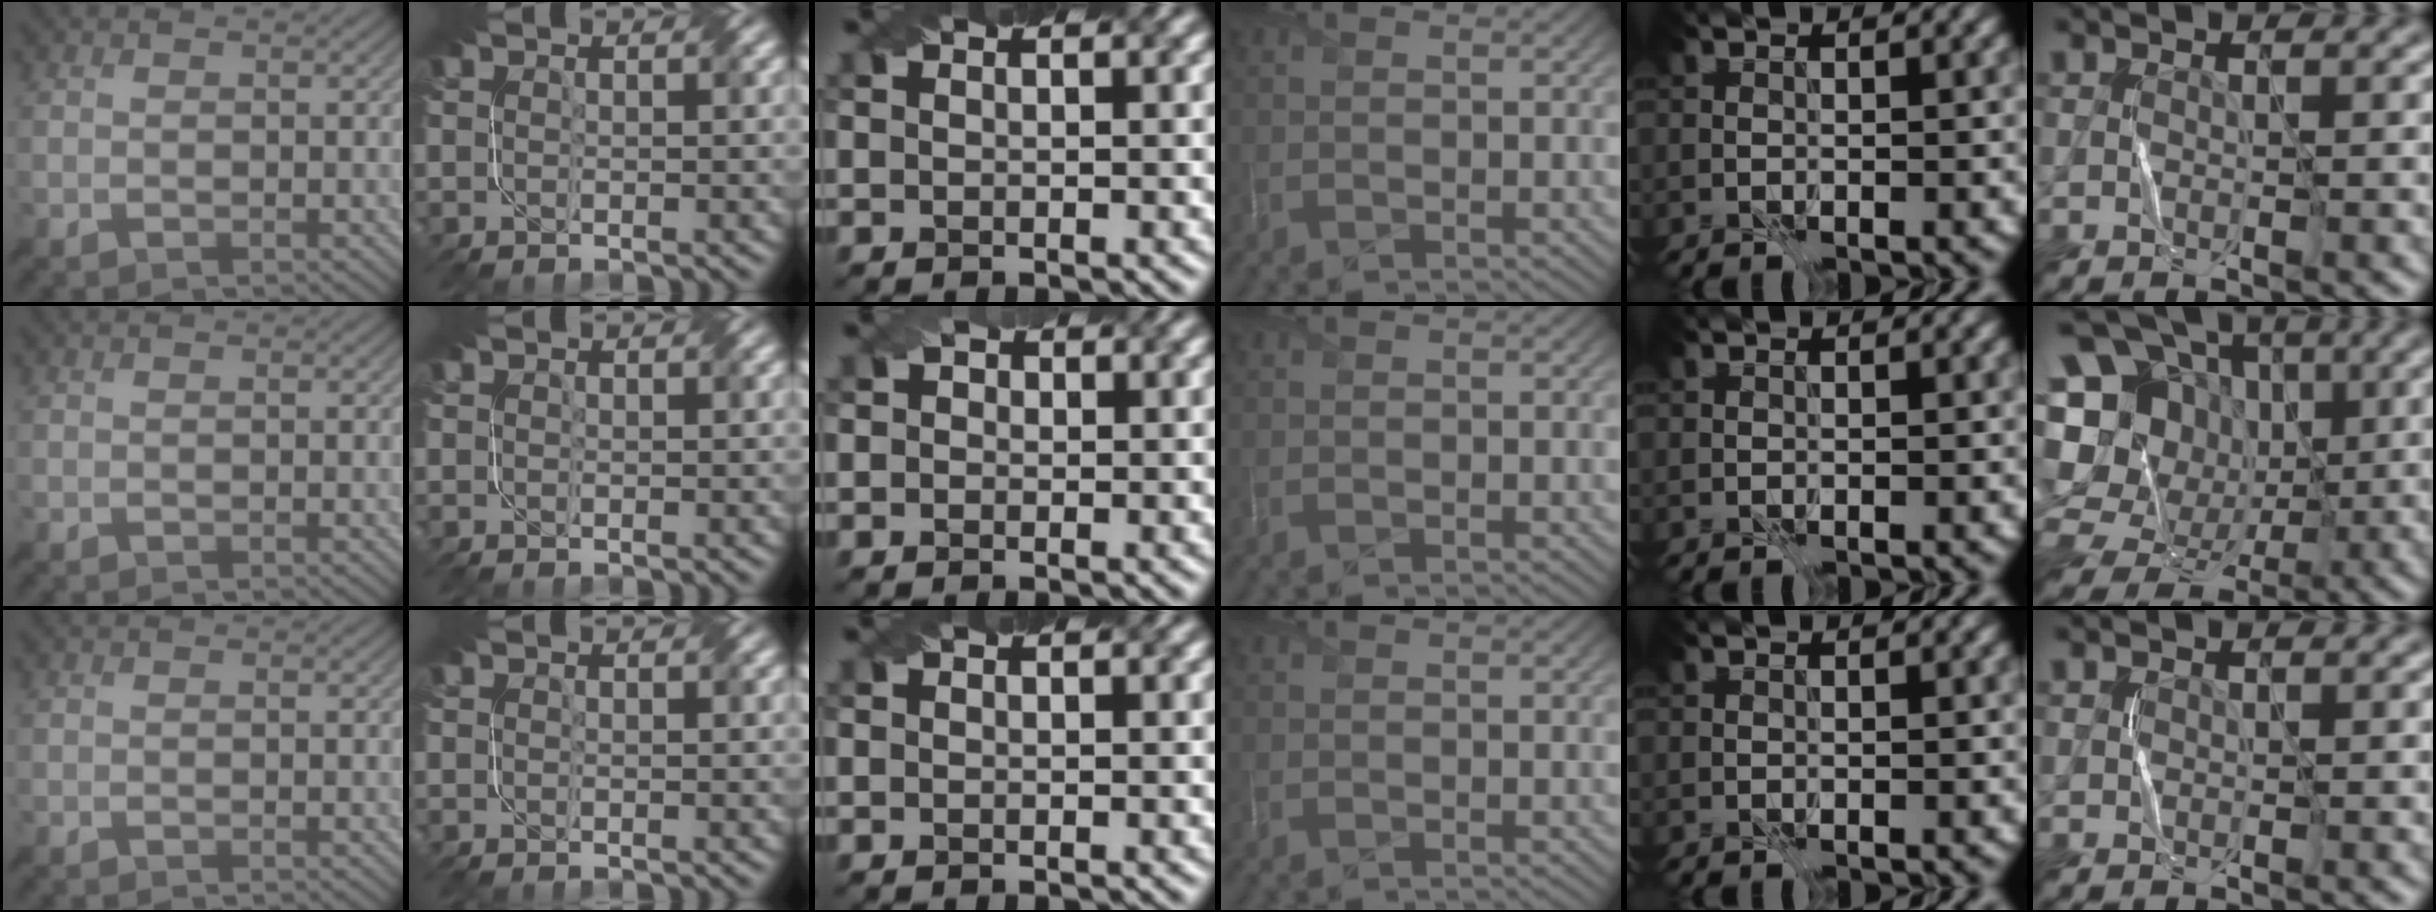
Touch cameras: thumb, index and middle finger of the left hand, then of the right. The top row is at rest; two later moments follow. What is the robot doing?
{"motion": "fold", "object": "file"}